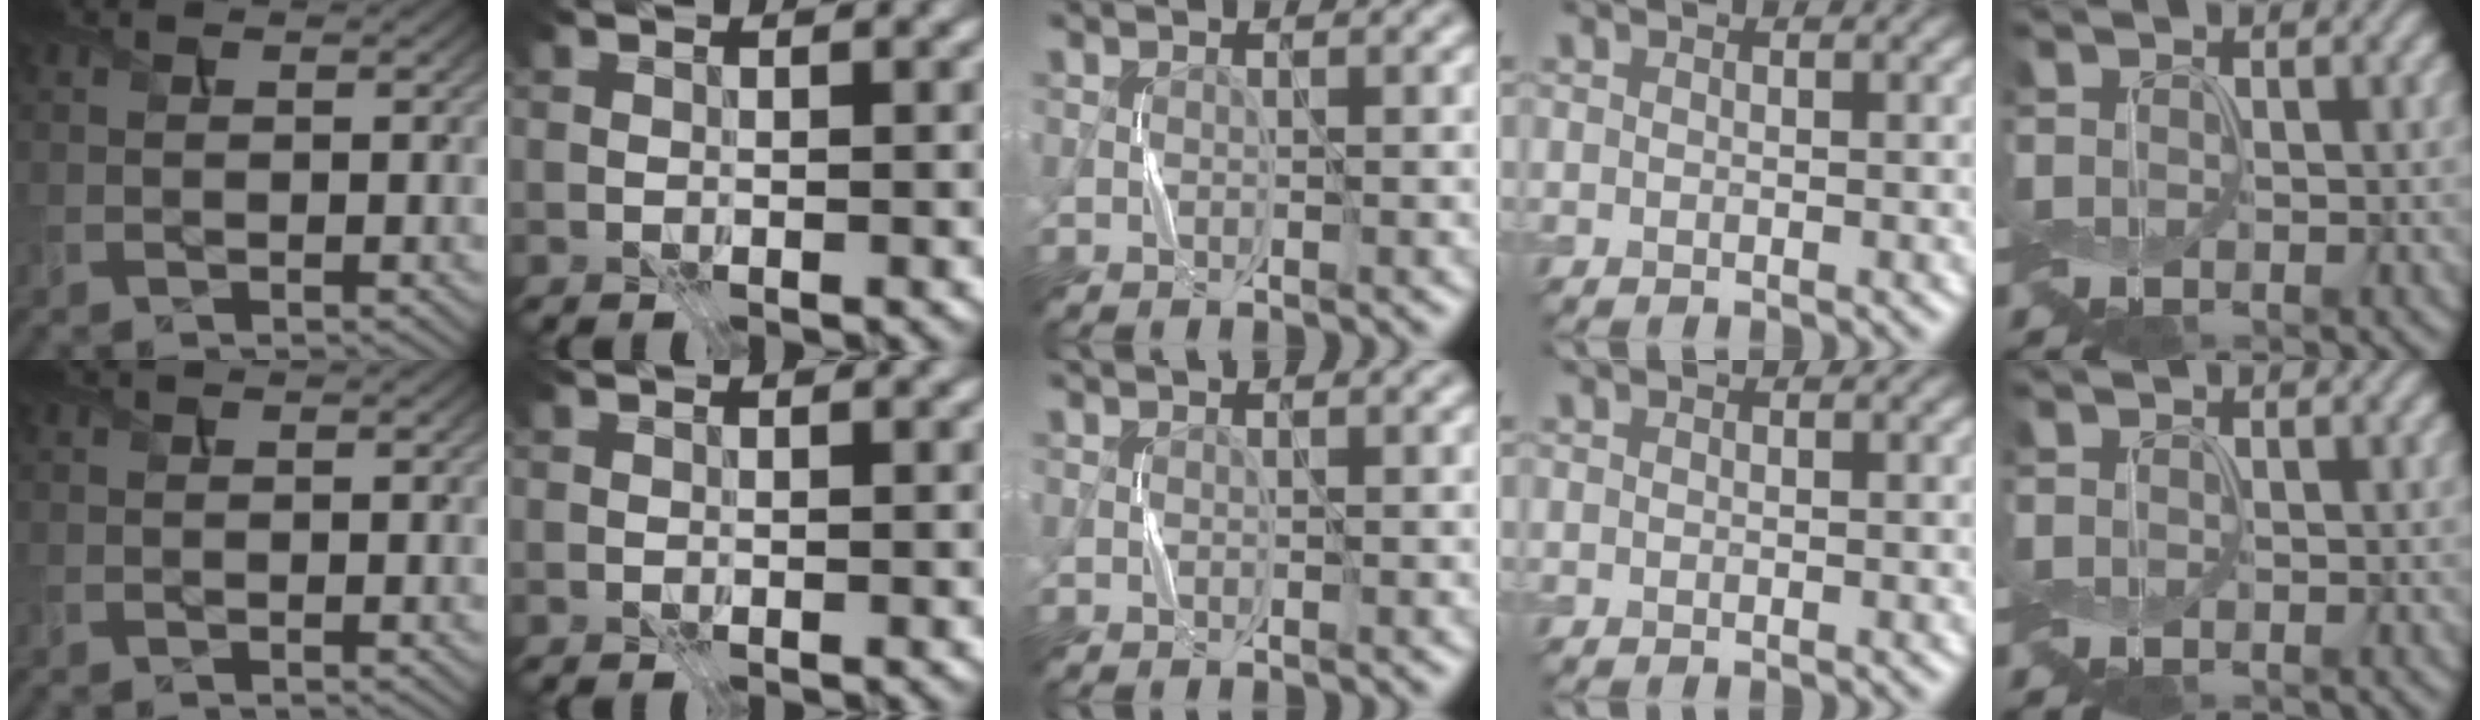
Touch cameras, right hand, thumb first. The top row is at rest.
{}